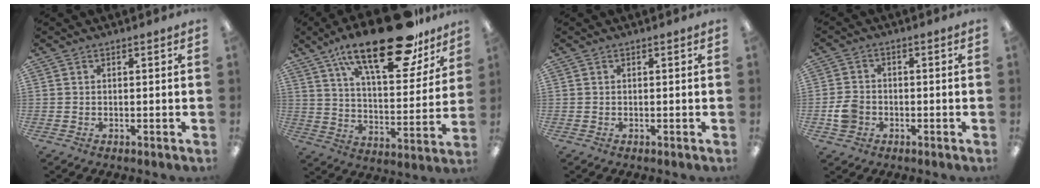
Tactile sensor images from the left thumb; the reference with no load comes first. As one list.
[{"total": 25.4, "force": [17.1, 9.3, 16.2], "torque": [-0.247, -0.101, 0.282]}, {"total": 0.0}, {"total": 4.6, "force": [-1.4, 3.8, 2.2], "torque": [-0.042, 0.007, -0.024]}]